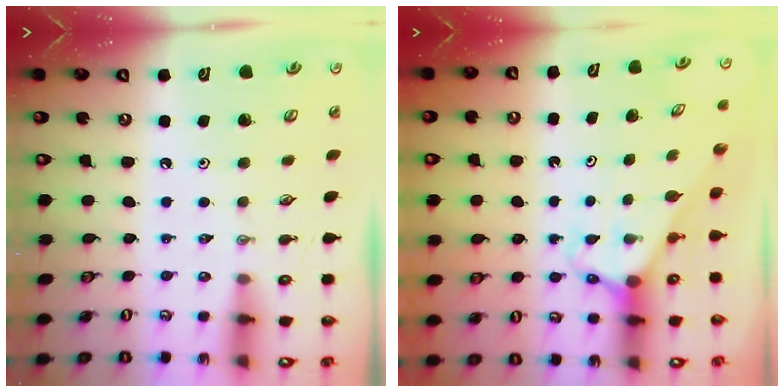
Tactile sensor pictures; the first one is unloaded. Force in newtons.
{"total": 2.6, "press": 2.6, "slide": 0.1}